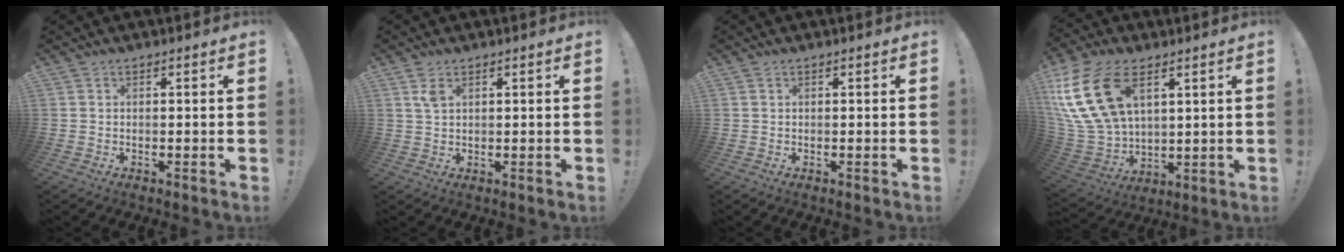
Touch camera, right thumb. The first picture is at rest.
{"total": 2.8, "force": [1.4, 1.3, 1.9], "torque": [-0.031, -0.004, 0.024]}
{"total": 0.0}
{"total": 21.9, "force": [8.5, 13.7, 14.9], "torque": [-0.314, -0.036, 0.158]}